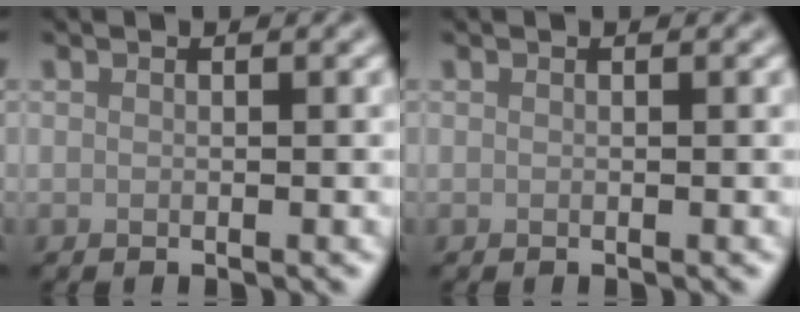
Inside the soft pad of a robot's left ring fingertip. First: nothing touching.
{"total": 0.0}